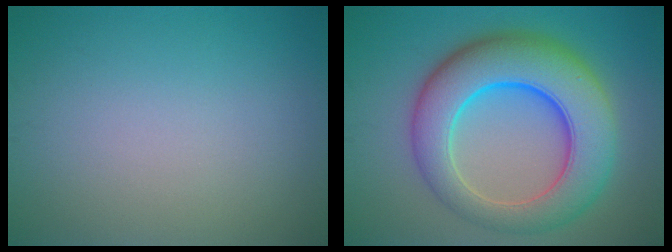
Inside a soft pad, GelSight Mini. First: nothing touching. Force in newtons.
{"total": 10.6, "press": 10.6, "slide": 0.2}